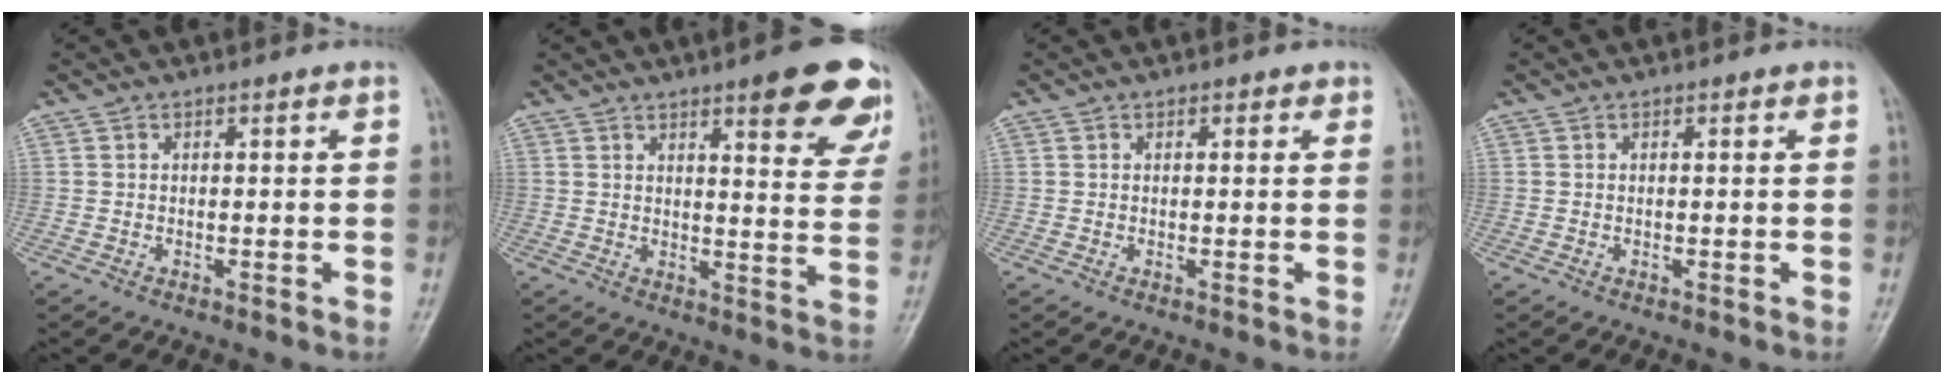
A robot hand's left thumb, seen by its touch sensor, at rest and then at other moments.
{"total": 14.6, "force": [8.8, 3.8, 11.0], "torque": [-0.098, -0.043, 0.102]}
{"total": 1.2, "force": [0.7, 0.9, 0.5], "torque": [0.009, -0.002, 0.004]}
{"total": 0.0}